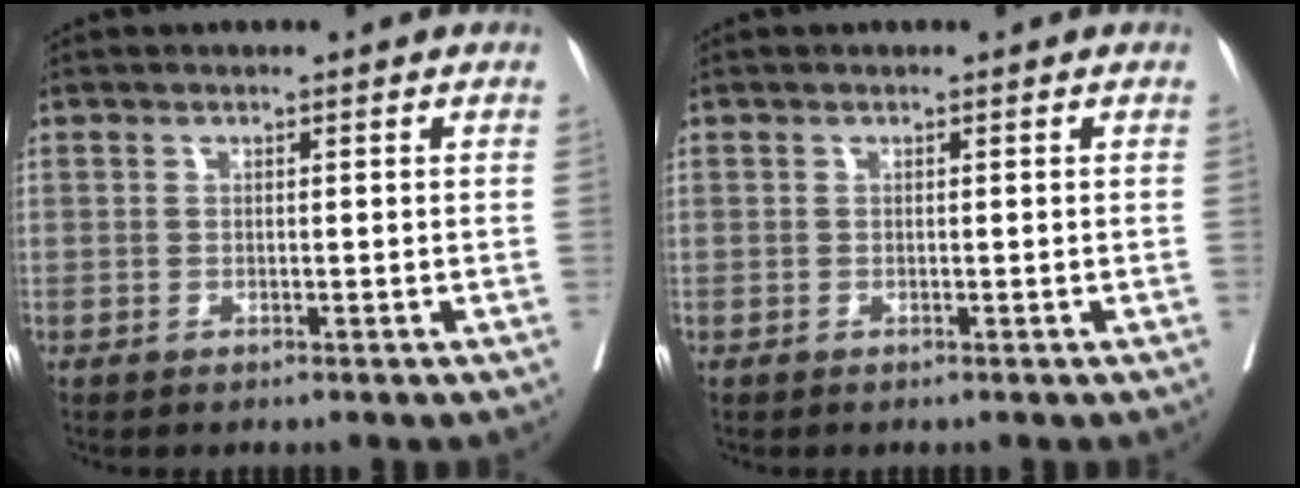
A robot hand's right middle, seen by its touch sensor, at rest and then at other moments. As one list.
[{"total": 0.0}]